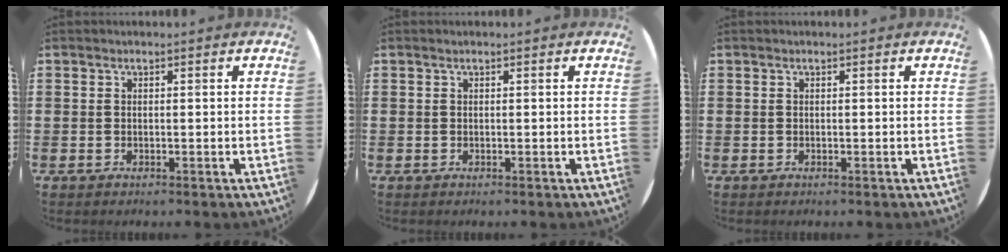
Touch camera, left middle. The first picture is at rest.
{"total": 0.0}
{"total": 0.0}